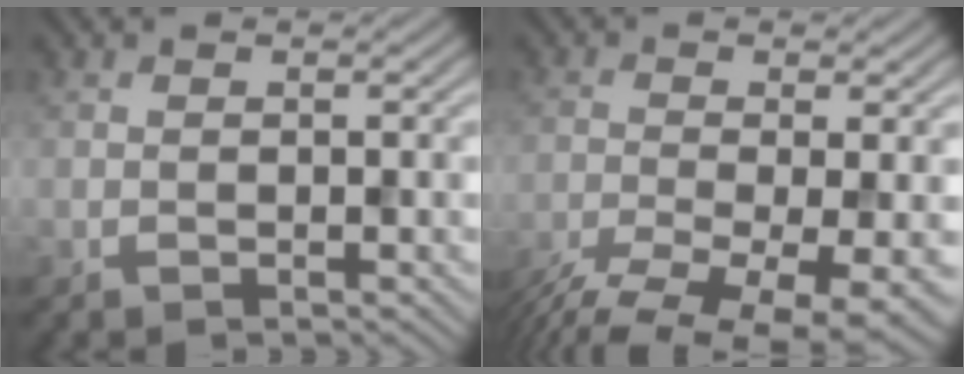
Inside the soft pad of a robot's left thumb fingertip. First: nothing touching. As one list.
[{"total": 9.7, "force": [-6.1, 2.6, 7.1], "torque": [-0.142, -0.023, -0.093]}]